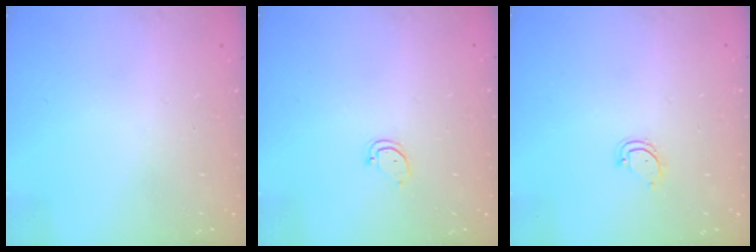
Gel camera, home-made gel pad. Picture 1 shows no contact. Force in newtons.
{"total": 3.5, "press": 3.5, "slide": 0.4}
{"total": 3.9, "press": 3.9, "slide": 0.2}